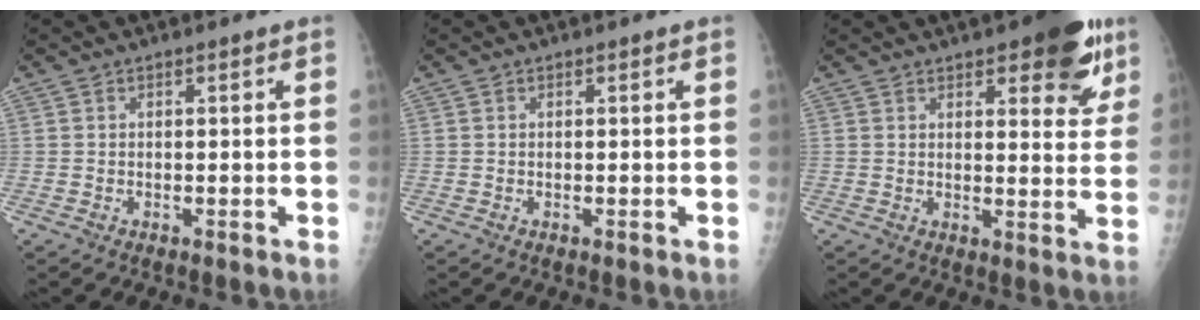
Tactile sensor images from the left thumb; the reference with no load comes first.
{"total": 0.0}
{"total": 11.6, "force": [6.7, 4.3, 8.4], "torque": [-0.064, -0.029, 0.082]}